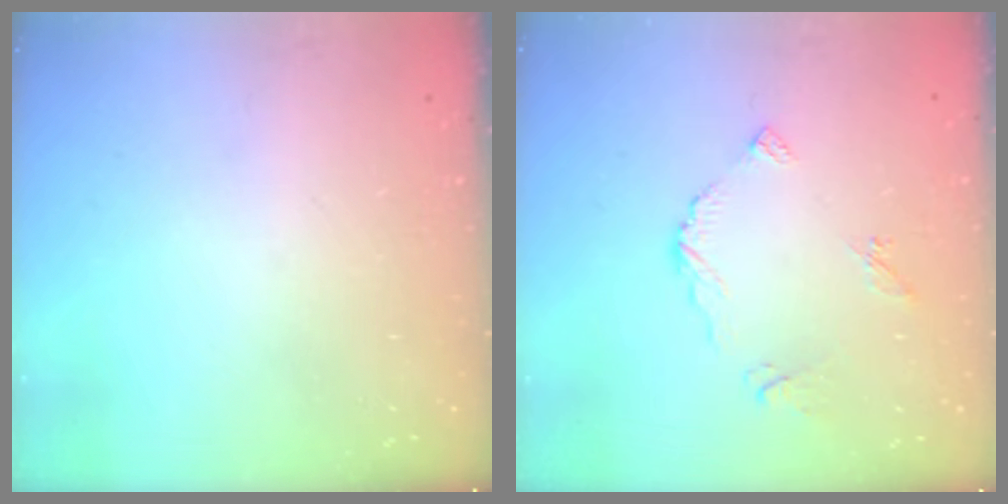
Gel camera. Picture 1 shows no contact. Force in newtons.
{"total": 6.2, "press": 6.2, "slide": 0.4}